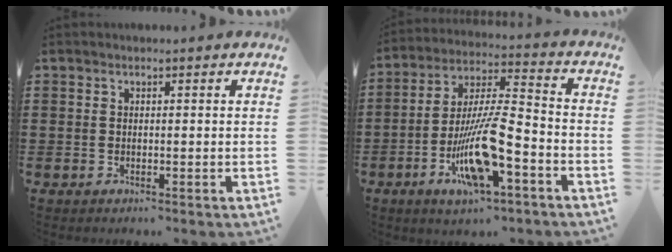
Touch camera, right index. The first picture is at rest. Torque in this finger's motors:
{"motor_torque": [2.14, 0.00, 1.05, 0.21]}